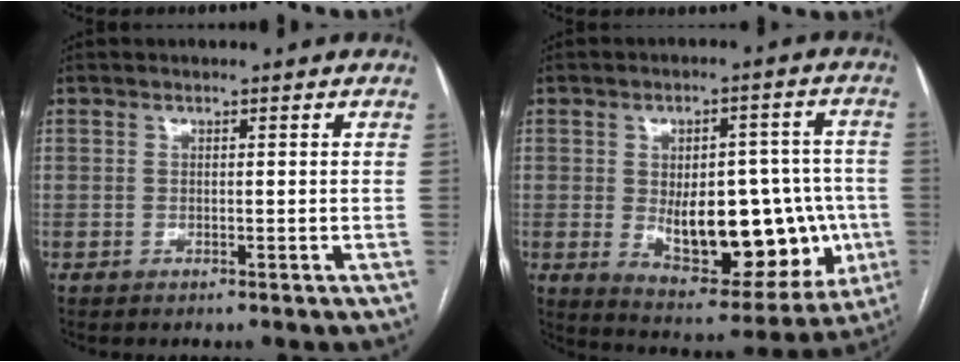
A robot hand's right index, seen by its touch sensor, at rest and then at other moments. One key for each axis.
{"total": 19.1, "fx": -2.8, "fy": 9.2, "fz": 16.4, "tx": -0.219, "ty": 0.014, "tz": -0.010}